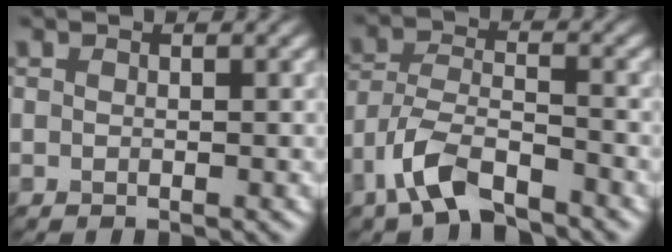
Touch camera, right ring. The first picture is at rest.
{"total": 4.7, "force": [-4.1, 0.9, 2.1], "torque": [-0.062, 0.006, -0.069]}